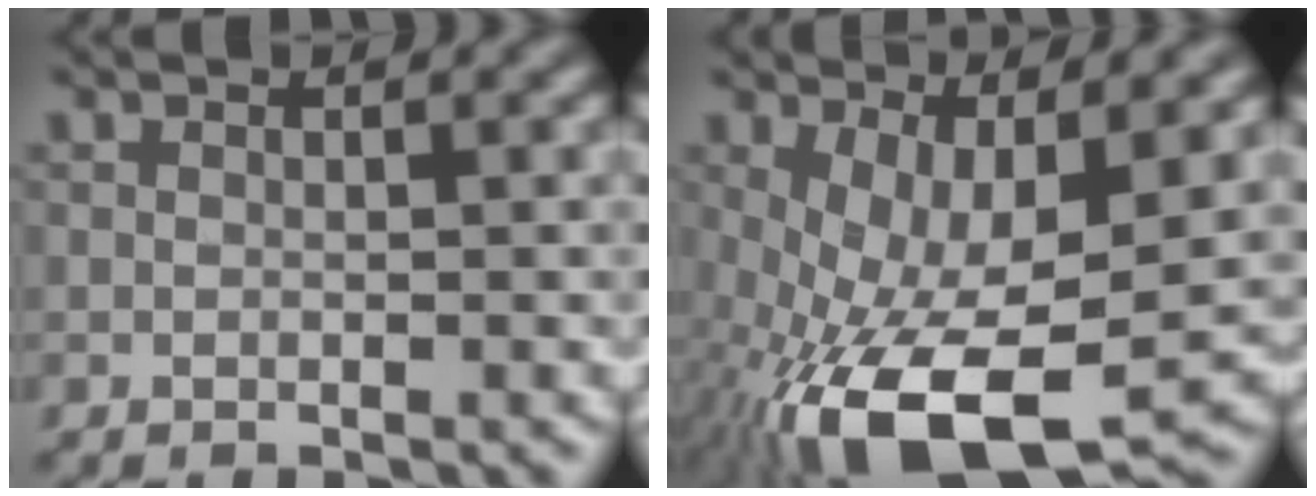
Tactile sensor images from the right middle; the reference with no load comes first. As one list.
[{"total": 13.1, "force": [-4.0, 5.6, 11.1], "torque": [-0.215, -0.039, -0.057]}]